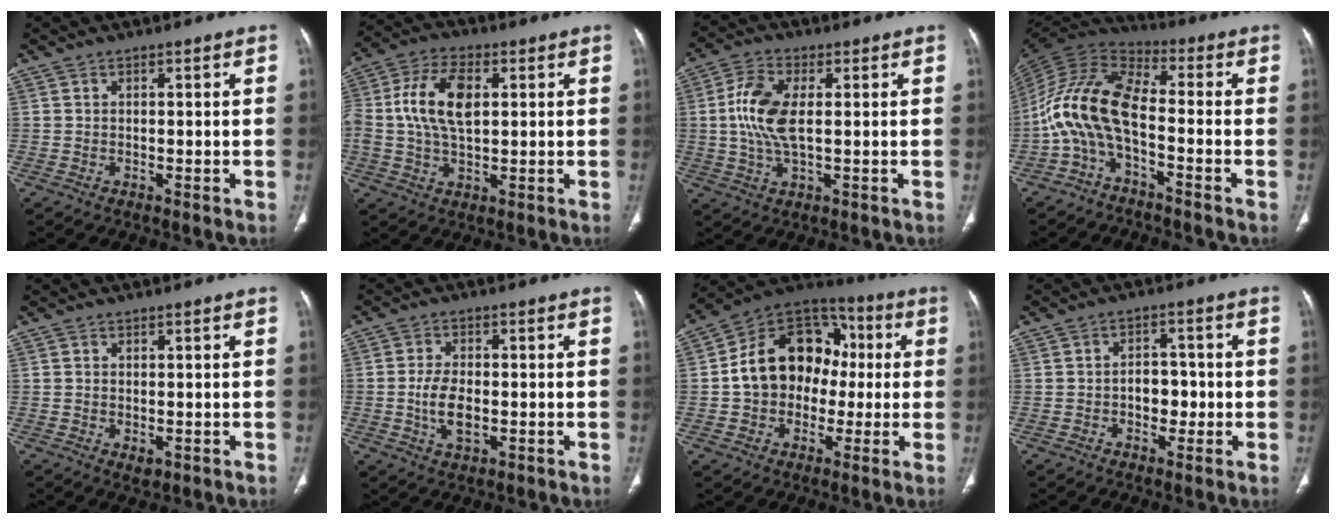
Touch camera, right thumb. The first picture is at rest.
{"total": 11.4, "force": [1.8, 6.4, 9.3], "torque": [-0.187, 0.015, 0.030]}
{"total": 9.4, "force": [0.9, 4.4, 8.3], "torque": [-0.187, 0.003, 0.016]}
{"total": 11.9, "force": [-3.7, 5.0, 10.2], "torque": [-0.216, 0.065, -0.087]}
{"total": 1.7, "force": [-0.3, 1.2, 1.2], "torque": [-0.017, -0.004, 0.000]}
{"total": 6.3, "force": [-1.1, 3.6, 5.0], "torque": [-0.091, 0.004, -0.016]}
{"total": 17.8, "force": [0.1, 14.0, 11.0], "torque": [-0.139, 0.043, -0.004]}
{"total": 5.0, "force": [-0.9, 3.5, 3.4], "torque": [-0.023, 0.014, -0.017]}